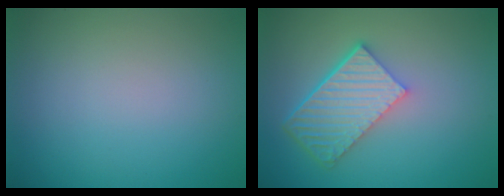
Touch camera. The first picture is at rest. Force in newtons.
{"total": 6.3, "press": 4.5, "slide": 4.4}